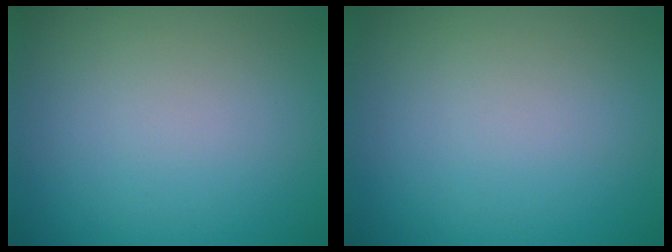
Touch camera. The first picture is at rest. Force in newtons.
{"total": 0.0}